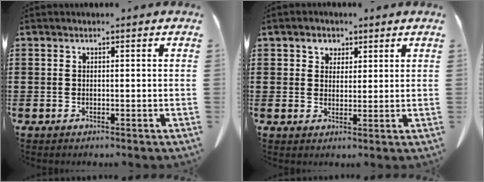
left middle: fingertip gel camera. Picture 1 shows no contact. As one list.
[{"total": 2.8, "force": [1.6, 1.7, 1.5], "torque": [-0.028, 0.004, 0.027]}]